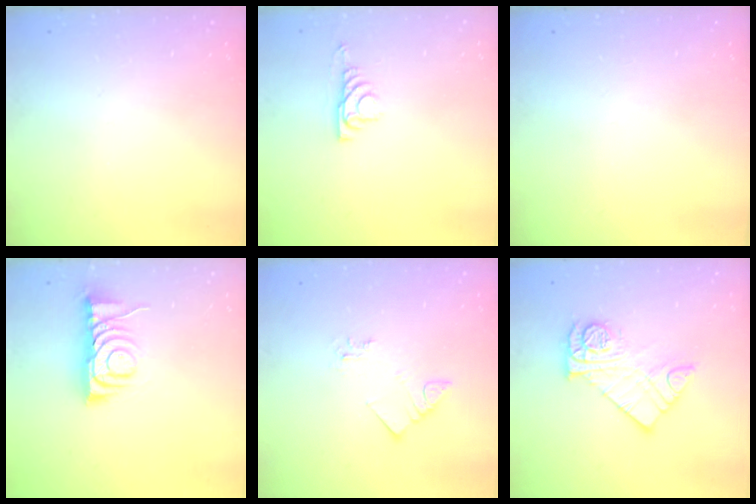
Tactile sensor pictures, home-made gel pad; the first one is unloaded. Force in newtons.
{"total": 5.0, "press": 4.9, "slide": 0.7}
{"total": 0.0}
{"total": 8.3, "press": 8.3, "slide": 0.5}
{"total": 3.0, "press": 3.0, "slide": 0.0}
{"total": 11.4, "press": 11.4, "slide": 1.0}